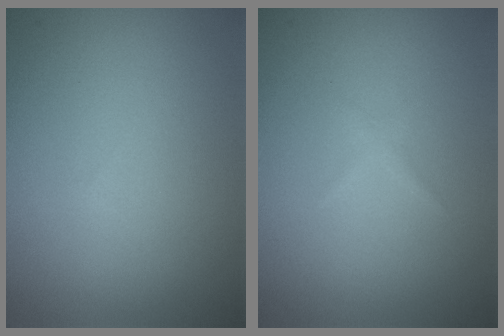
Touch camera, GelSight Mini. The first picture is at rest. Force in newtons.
{"total": 0.5, "press": 0.5, "slide": 0.0}